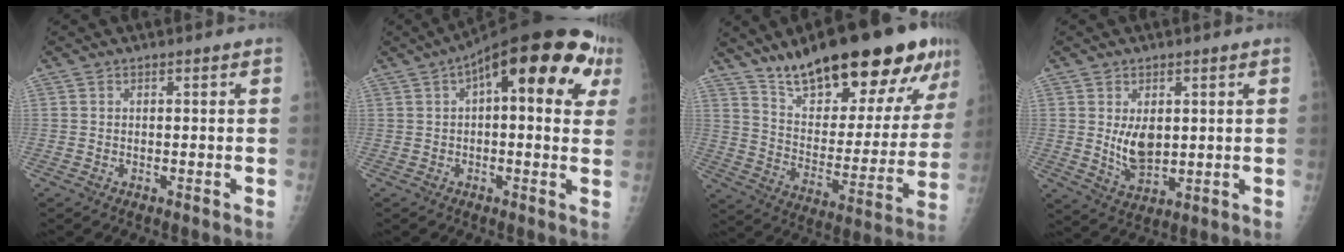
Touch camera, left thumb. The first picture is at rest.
{"total": 20.2, "force": [7.3, 7.9, 17.1], "torque": [-0.226, 0.026, 0.092]}
{"total": 27.3, "force": [18.4, 8.7, 18.2], "torque": [-0.233, -0.066, 0.289]}
{"total": 6.8, "force": [1.1, 4.1, 5.3], "torque": [-0.075, -0.019, 0.032]}